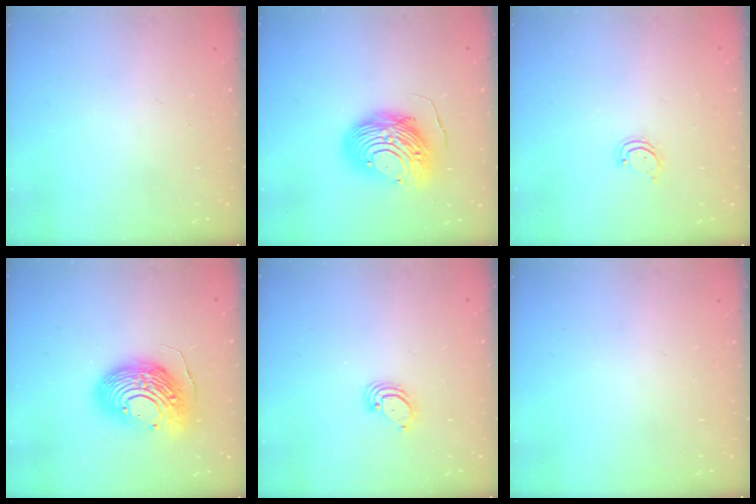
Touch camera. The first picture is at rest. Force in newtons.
{"total": 12.8, "press": 12.7, "slide": 1.1}
{"total": 2.8, "press": 2.8, "slide": 0.3}
{"total": 17.0, "press": 16.9, "slide": 1.5}
{"total": 3.9, "press": 3.9, "slide": 0.2}
{"total": 0.0}